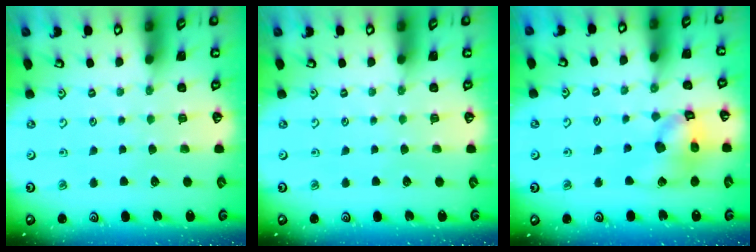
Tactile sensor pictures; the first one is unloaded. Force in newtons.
{"total": 0.0}
{"total": 11.8, "press": 11.7, "slide": 1.8}